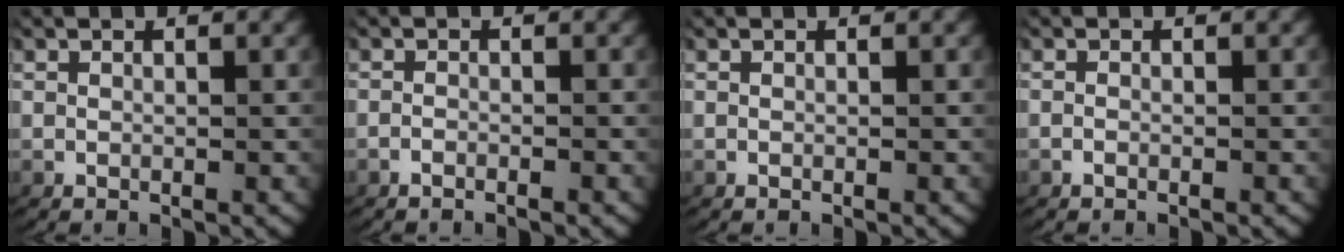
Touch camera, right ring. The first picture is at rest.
{"total": 1.0, "force": [-0.9, 0.1, 0.4], "torque": [-0.011, -0.004, -0.018]}
{"total": 0.0}
{"total": 0.7, "force": [-0.6, 0.1, 0.3], "torque": [-0.008, -0.003, -0.011]}